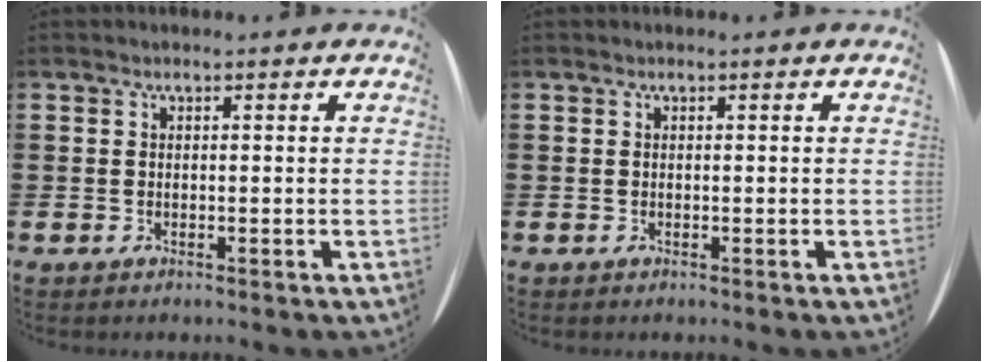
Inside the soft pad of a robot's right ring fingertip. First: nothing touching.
{"total": 0.0}